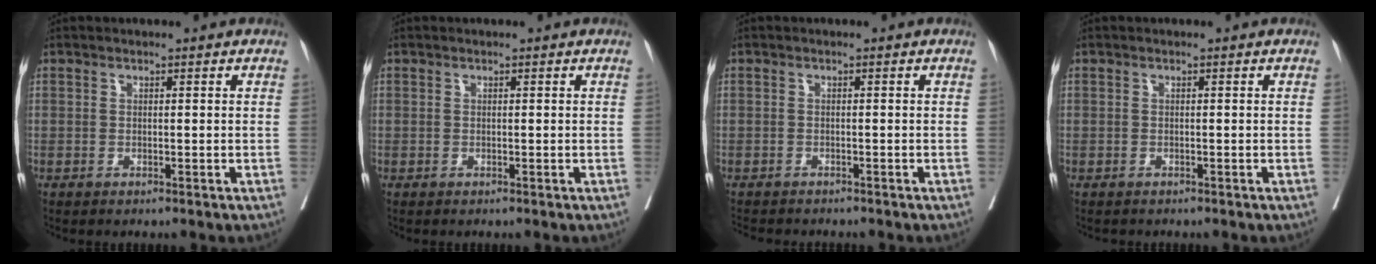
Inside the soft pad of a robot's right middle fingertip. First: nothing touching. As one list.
[{"total": 0.0}, {"total": 5.7, "force": [-5.2, 1.4, 2.0], "torque": [-0.028, -0.006, -0.074]}, {"total": 1.0, "force": [-0.9, 0.4, 0.2], "torque": [-0.009, -0.002, -0.015]}]